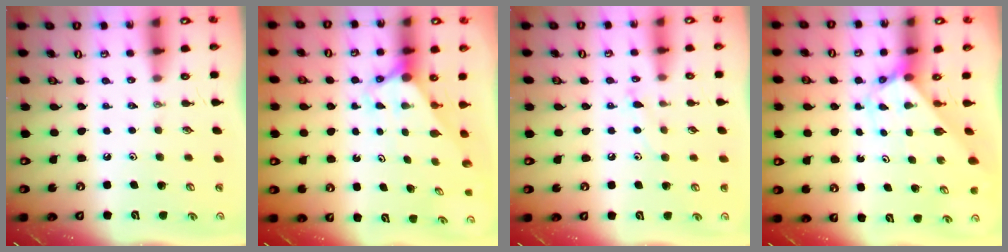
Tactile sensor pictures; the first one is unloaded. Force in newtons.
{"total": 2.7, "press": 2.7, "slide": 0.0}
{"total": 8.4, "press": 8.4, "slide": 0.6}
{"total": 2.5, "press": 2.5, "slide": 0.2}